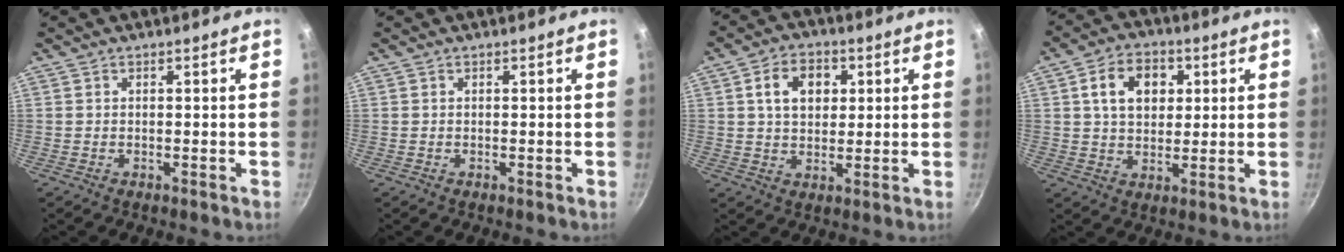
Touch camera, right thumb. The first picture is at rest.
{"total": 0.0}
{"total": 8.6, "force": [2.3, 6.2, 5.4], "torque": [-0.069, 0.006, 0.035]}
{"total": 10.2, "force": [2.8, 7.4, 6.4], "torque": [-0.086, 0.006, 0.041]}